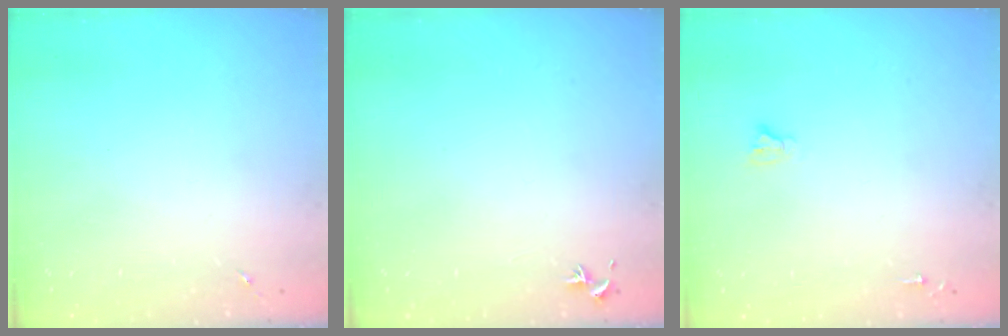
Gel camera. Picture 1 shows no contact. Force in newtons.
{"total": 0.8, "press": 0.7, "slide": 0.3}
{"total": 2.7, "press": 2.7, "slide": 0.2}